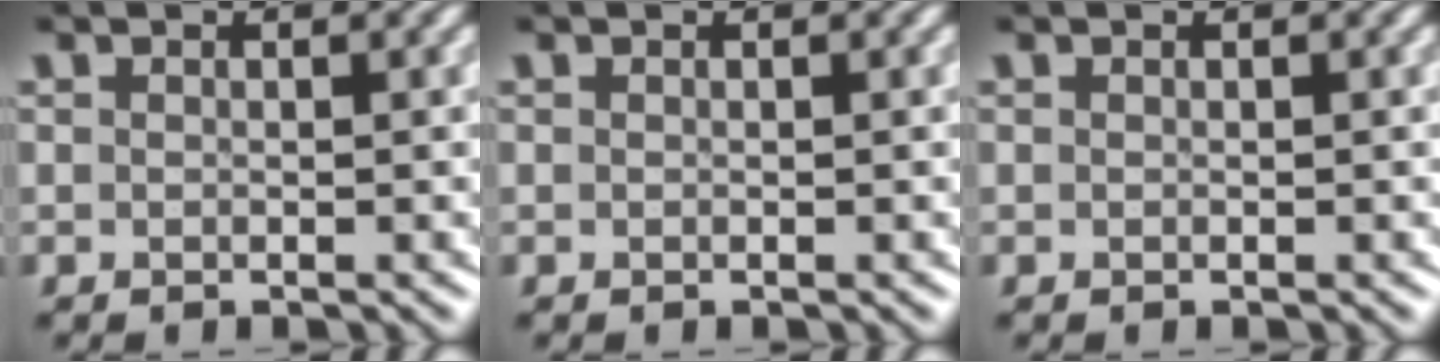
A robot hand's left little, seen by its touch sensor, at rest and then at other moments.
{"total": 0.0}
{"total": 0.0}